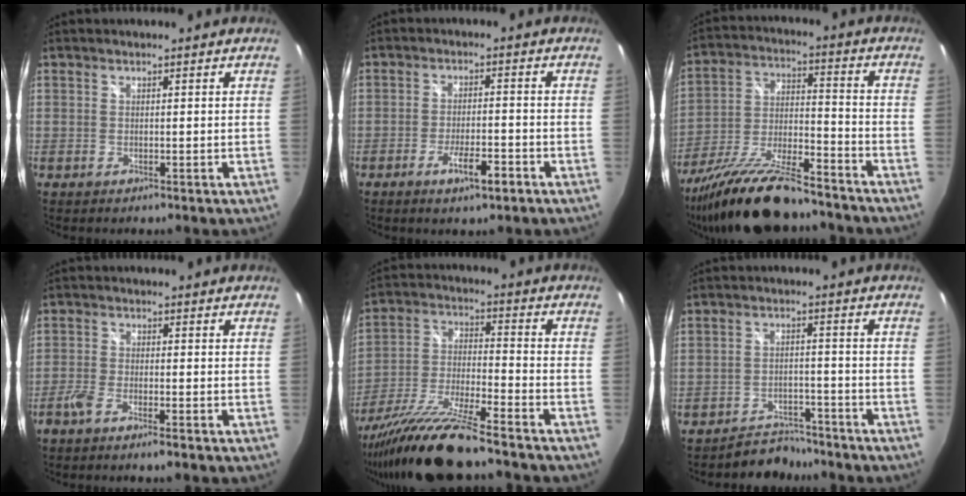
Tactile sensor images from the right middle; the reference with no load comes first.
{"total": 5.8, "force": [-3.5, 1.2, 4.5], "torque": [-0.090, -0.010, -0.057]}
{"total": 19.9, "force": [-16.0, 4.3, 11.1], "torque": [-0.223, -0.034, -0.269]}
{"total": 3.9, "force": [-3.0, 0.4, 2.5], "torque": [-0.067, -0.004, -0.063]}
{"total": 17.0, "force": [-13.9, 0.6, 9.7], "torque": [-0.200, -0.036, -0.256]}
{"total": 6.7, "force": [-6.2, 2.3, 0.4], "torque": [-0.021, 0.008, -0.092]}